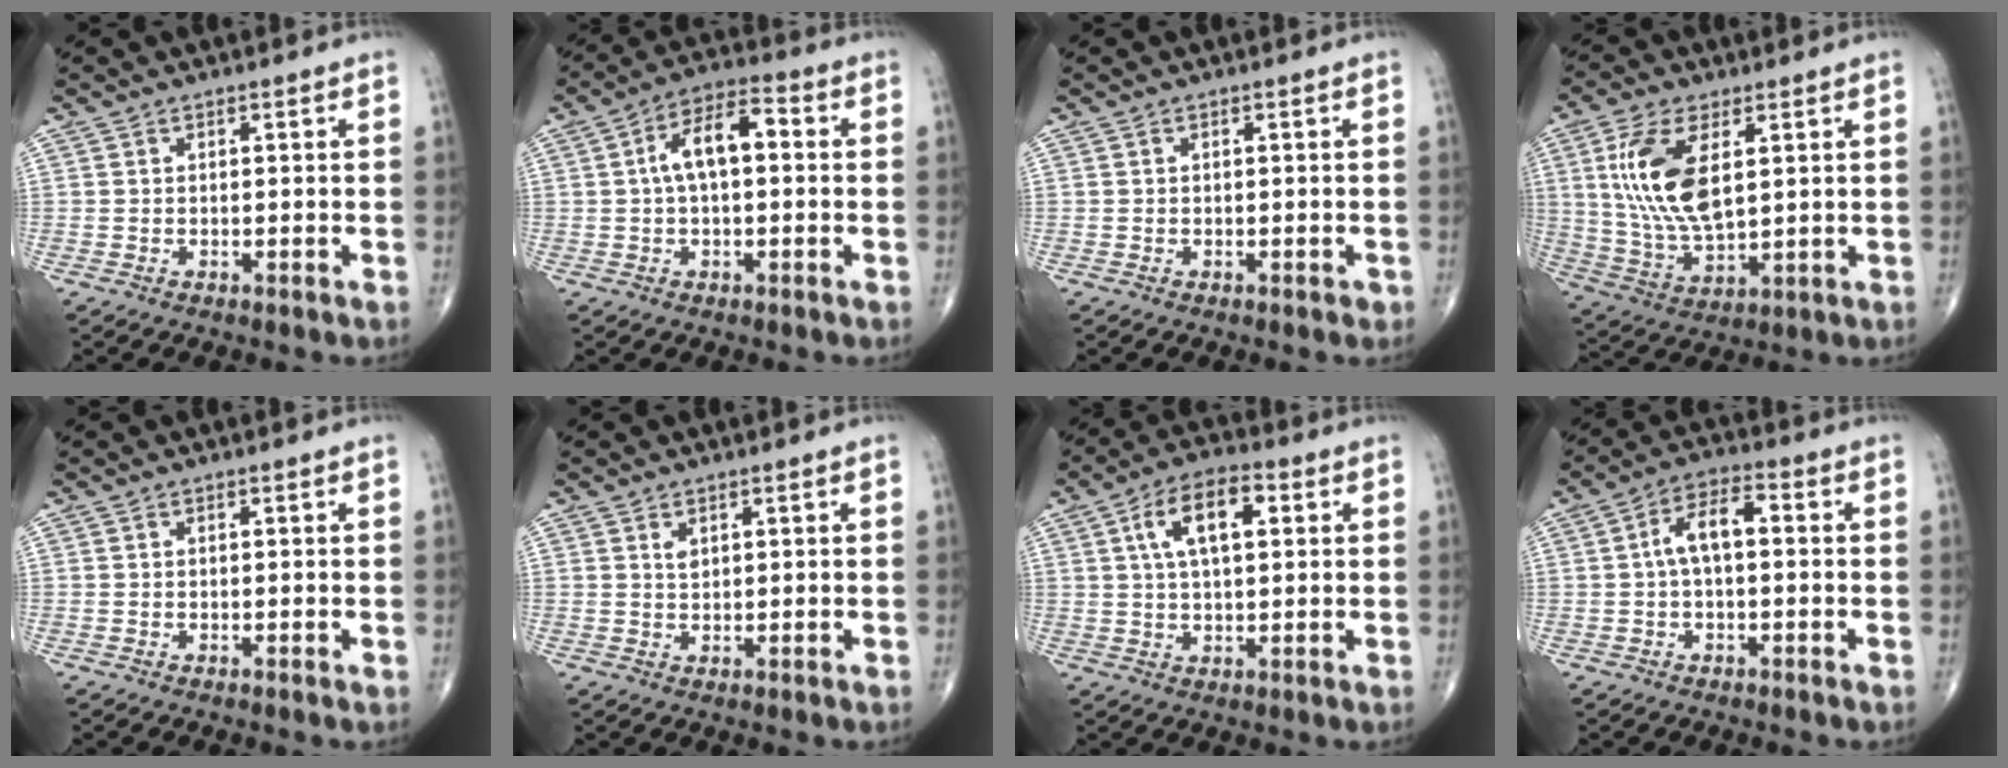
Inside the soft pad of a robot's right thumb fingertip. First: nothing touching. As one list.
[{"total": 9.1, "force": [1.0, 4.4, 7.9], "torque": [-0.139, 0.032, 0.007]}, {"total": 0.6, "force": [-0.3, 0.4, 0.4], "torque": [-0.004, 0.000, -0.003]}, {"total": 14.7, "force": [3.9, 7.0, 12.4], "torque": [-0.249, -0.017, 0.085]}, {"total": 0.0}, {"total": 1.6, "force": [0.8, 0.9, 1.0], "torque": [-0.012, -0.004, 0.019]}, {"total": 10.4, "force": [3.1, 4.9, 8.7], "torque": [-0.145, 0.013, 0.049]}, {"total": 6.8, "force": [0.3, 3.3, 6.0], "torque": [-0.106, 0.029, -0.004]}]